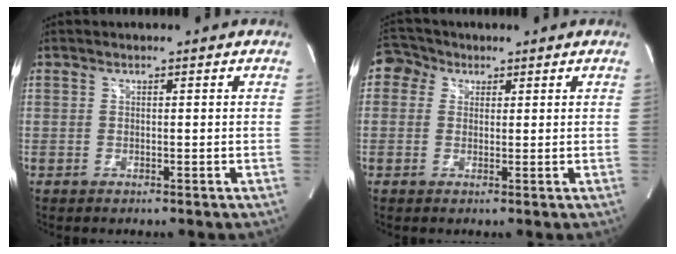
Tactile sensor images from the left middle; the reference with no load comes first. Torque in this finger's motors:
{"motor_torque": [0.04, 0.00, -0.05, 0.00]}